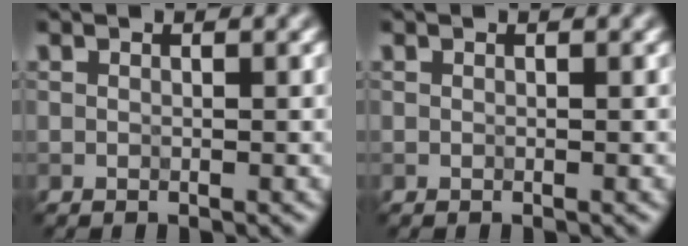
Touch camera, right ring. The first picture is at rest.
{"total": 0.0}